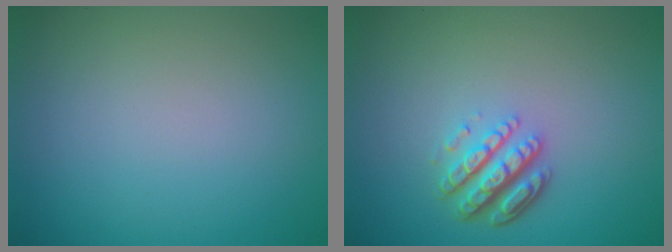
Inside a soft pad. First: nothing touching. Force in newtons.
{"total": 4.4, "press": 3.2, "slide": 3.0}